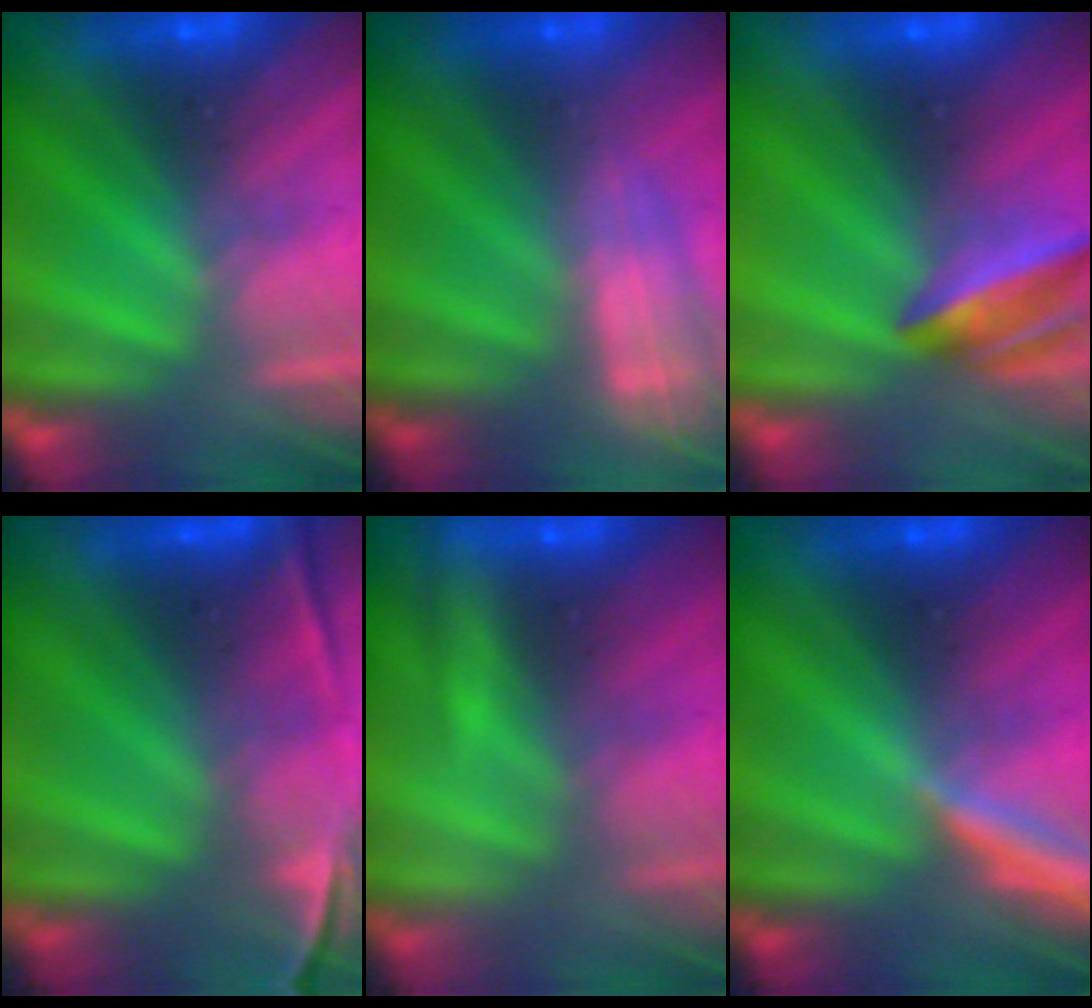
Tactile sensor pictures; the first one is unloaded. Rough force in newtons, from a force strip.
{"total": 2.6}
{"total": 7.8}
{"total": 7.4}
{"total": 2.1}
{"total": 4.6}